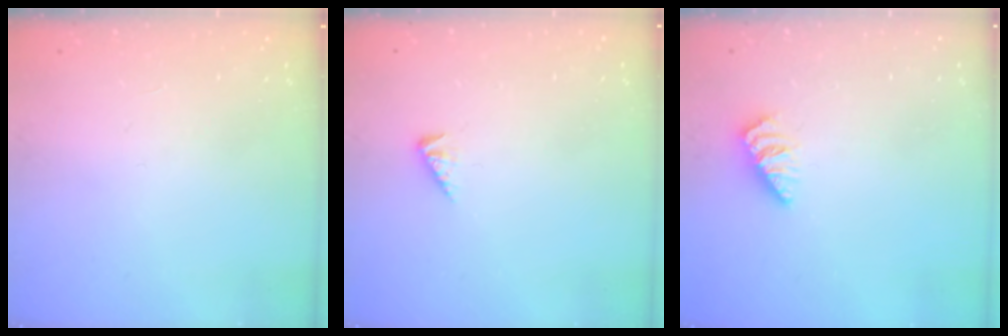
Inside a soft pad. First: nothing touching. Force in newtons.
{"total": 2.4, "press": 2.3, "slide": 0.5}
{"total": 0.0}